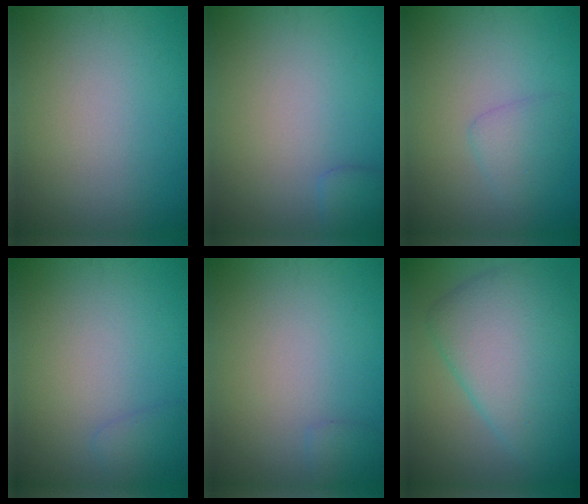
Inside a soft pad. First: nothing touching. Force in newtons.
{"total": 1.3, "press": 1.3, "slide": 0.1}
{"total": 1.9, "press": 1.9, "slide": 0.2}
{"total": 1.0, "press": 1.0, "slide": 0.1}
{"total": 0.7, "press": 0.7, "slide": 0.0}
{"total": 9.3, "press": 9.3, "slide": 0.1}